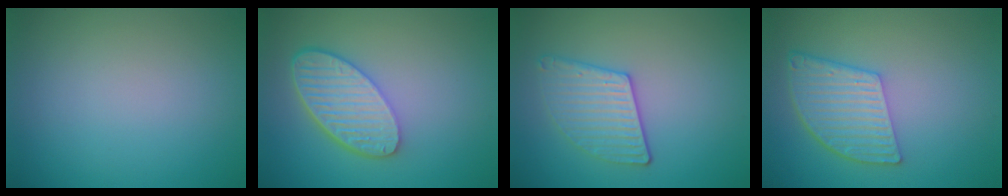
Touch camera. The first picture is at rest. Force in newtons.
{"total": 6.1, "press": 4.7, "slide": 3.9}
{"total": 2.9, "press": 2.9, "slide": 0.6}
{"total": 5.8, "press": 4.3, "slide": 3.8}